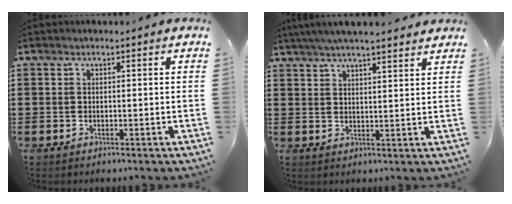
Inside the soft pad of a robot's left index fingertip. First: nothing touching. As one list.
[{"total": 4.7, "force": [4.3, 0.0, 1.9], "torque": [-0.048, -0.008, 0.077]}]